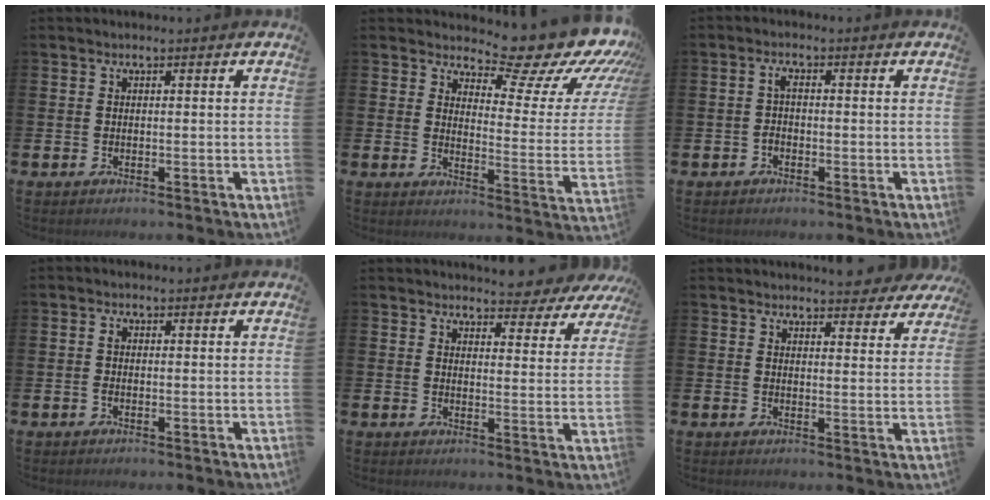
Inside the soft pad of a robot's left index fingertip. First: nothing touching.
{"total": 9.2, "force": [8.1, 3.0, 3.0], "torque": [-0.037, -0.080, 0.127]}
{"total": 1.5, "force": [-0.3, 0.8, 1.2], "torque": [-0.020, 0.001, -0.009]}
{"total": 1.0, "force": [-0.2, 0.5, 0.8], "torque": [-0.011, -0.001, -0.006]}
{"total": 4.0, "force": [3.9, 0.8, 0.0], "torque": [0.002, -0.032, 0.065]}
{"total": 3.6, "force": [3.5, 0.6, 0.1], "torque": [0.006, -0.025, 0.061]}